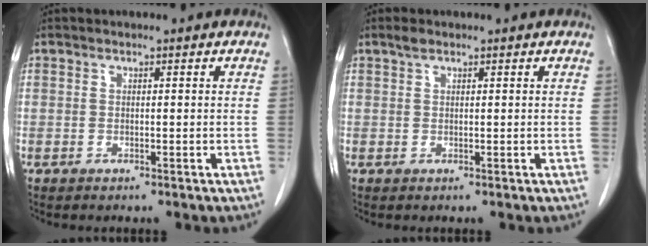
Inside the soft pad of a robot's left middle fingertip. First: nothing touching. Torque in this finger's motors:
{"motor_torque": [0.33, -0.28, -0.11, -0.02]}